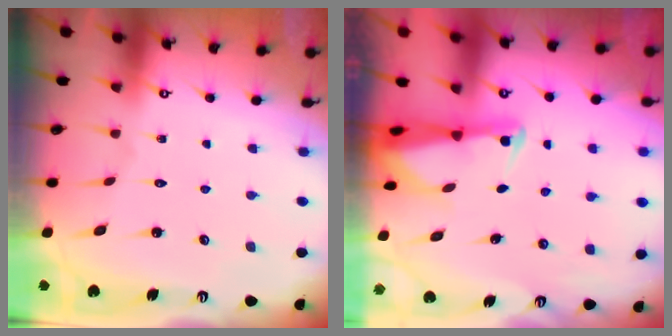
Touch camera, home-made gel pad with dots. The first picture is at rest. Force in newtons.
{"total": 2.5, "press": 2.5, "slide": 0.5}